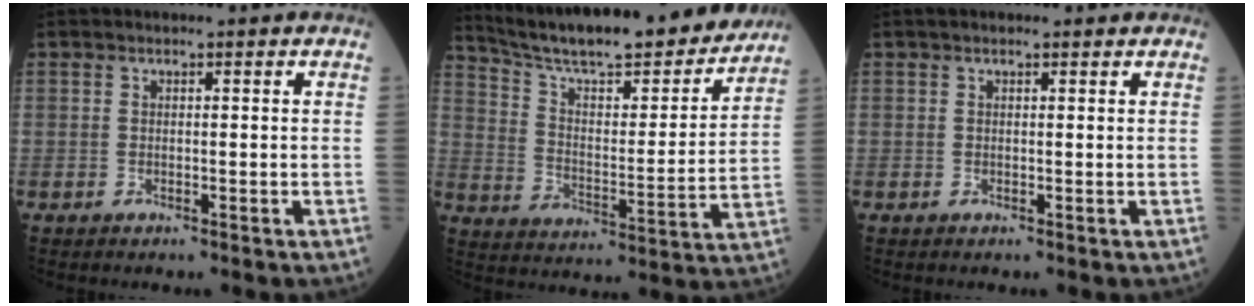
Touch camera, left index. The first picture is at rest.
{"total": 23.9, "force": [21.1, 3.3, 10.6], "torque": [-0.171, -0.023, 0.304]}
{"total": 2.2, "force": [1.9, 0.3, 1.1], "torque": [-0.016, 0.023, 0.025]}